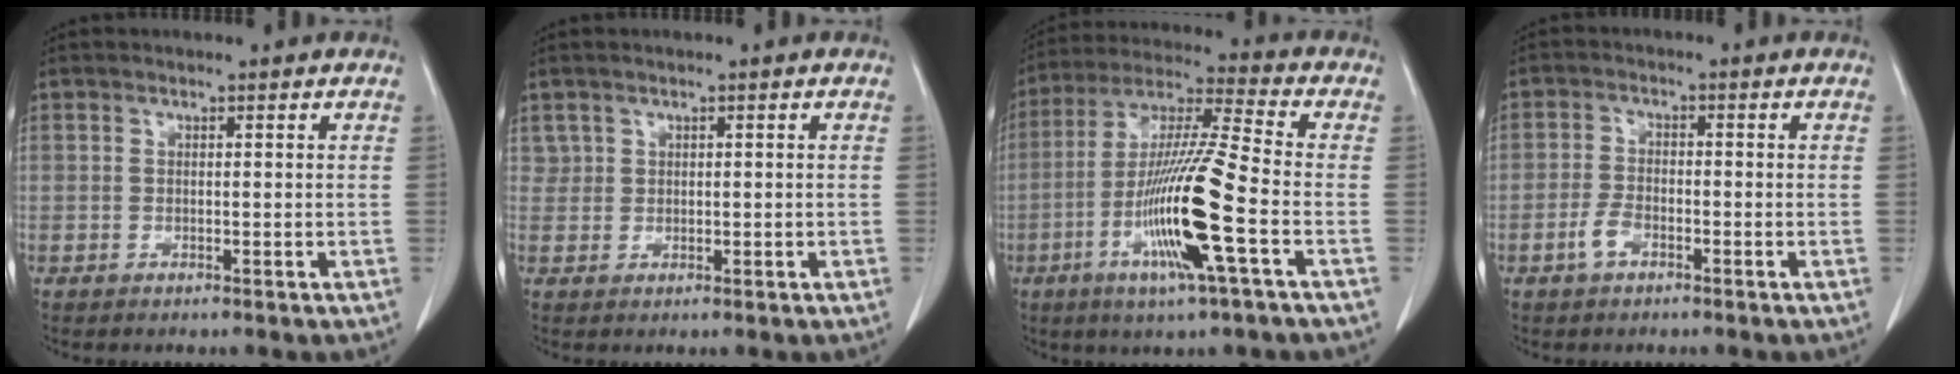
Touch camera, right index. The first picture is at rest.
{"total": 1.3, "force": [0.7, 1.1, 0.0], "torque": [0.007, 0.005, 0.010]}
{"total": 15.9, "force": [-5.1, 0.0, 15.1], "torque": [-0.301, -0.014, -0.101]}
{"total": 3.1, "force": [-1.8, 1.5, 2.1], "torque": [-0.046, 0.003, -0.036]}